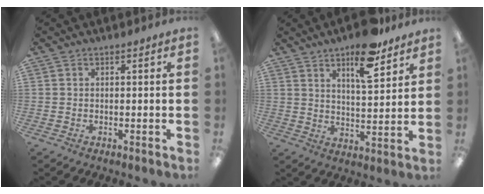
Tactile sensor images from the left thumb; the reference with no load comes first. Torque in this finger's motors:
{"motor_torque": [-0.04, 0.09, -0.28, -0.02, 0.09]}